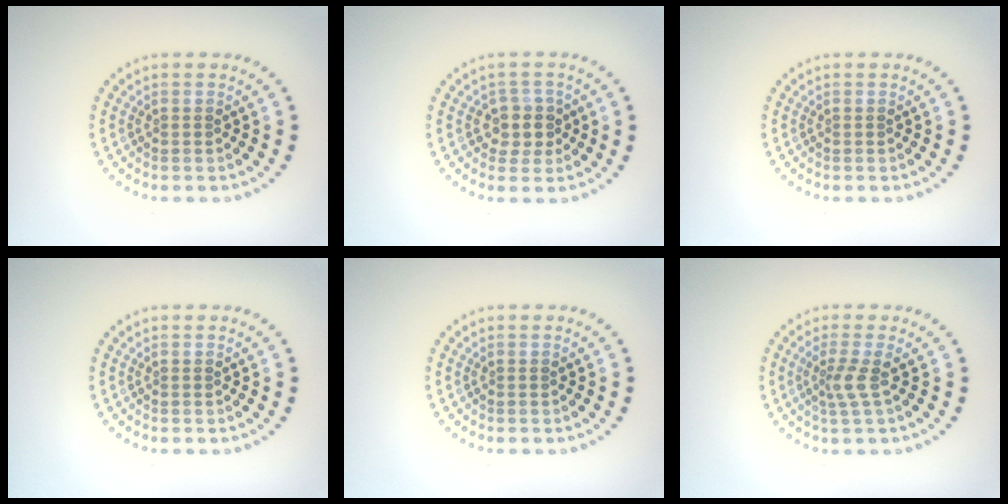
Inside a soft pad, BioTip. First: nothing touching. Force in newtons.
{"total": 2.5, "press": 2.2, "slide": 1.2}
{"total": 0.0}
{"total": 0.0}
{"total": 0.0}
{"total": 2.1, "press": 1.4, "slide": 1.5}